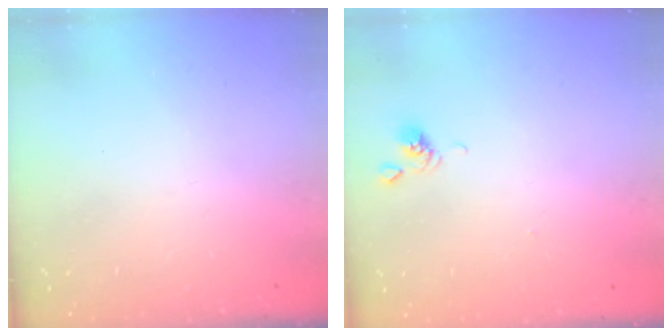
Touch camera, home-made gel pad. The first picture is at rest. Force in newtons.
{"total": 2.8, "press": 2.8, "slide": 0.1}